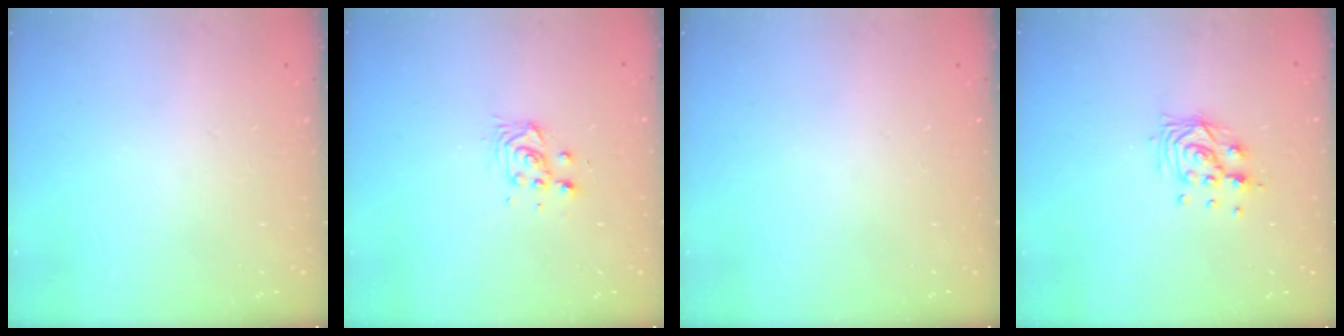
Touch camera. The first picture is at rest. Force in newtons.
{"total": 3.9, "press": 3.8, "slide": 0.6}
{"total": 0.0}
{"total": 9.5, "press": 9.5, "slide": 0.7}